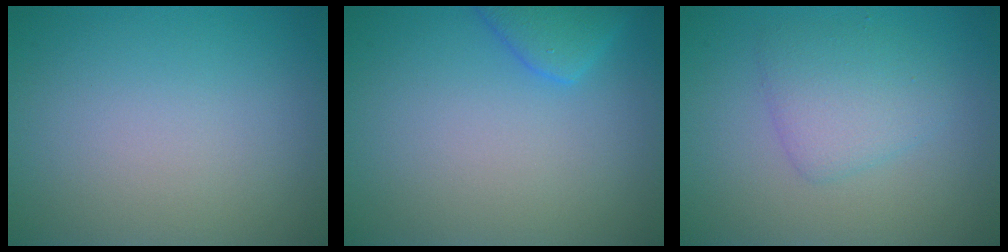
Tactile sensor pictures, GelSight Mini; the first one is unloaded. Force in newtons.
{"total": 2.5, "press": 2.5, "slide": 0.4}
{"total": 2.9, "press": 2.9, "slide": 0.1}